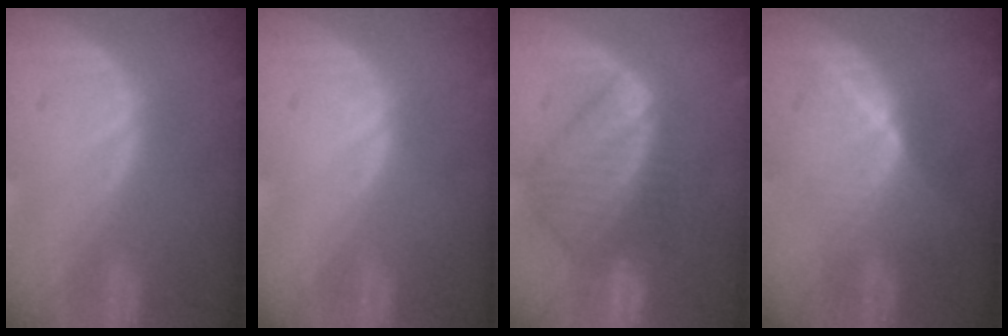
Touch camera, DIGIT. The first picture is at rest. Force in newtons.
{"total": 0.0}
{"total": 9.0, "press": 7.8, "slide": 4.6}
{"total": 6.4, "press": 5.9, "slide": 2.3}